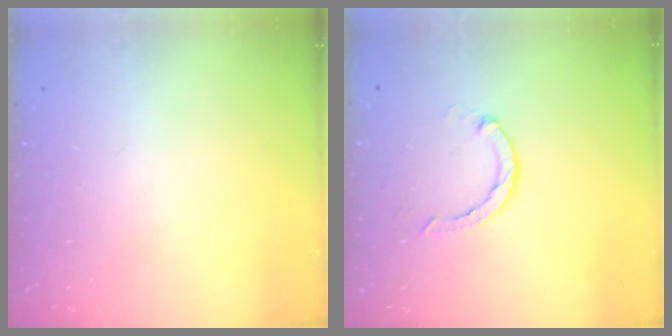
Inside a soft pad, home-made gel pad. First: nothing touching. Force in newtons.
{"total": 2.3, "press": 2.3, "slide": 0.2}